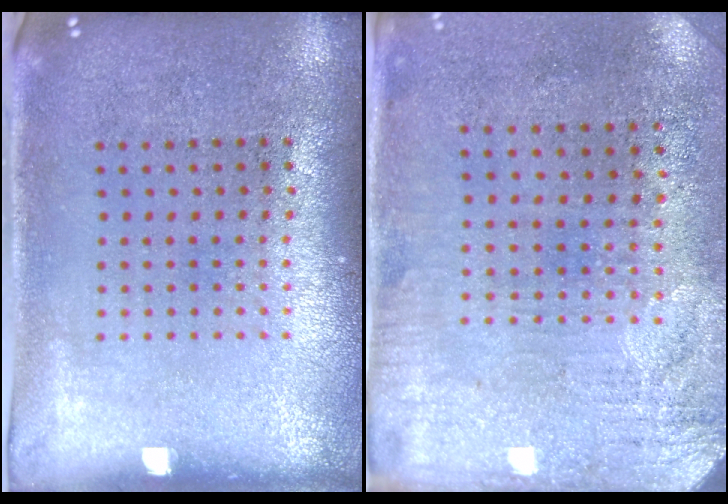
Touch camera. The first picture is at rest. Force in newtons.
{"total": 3.3, "press": 2.7, "slide": 1.8}